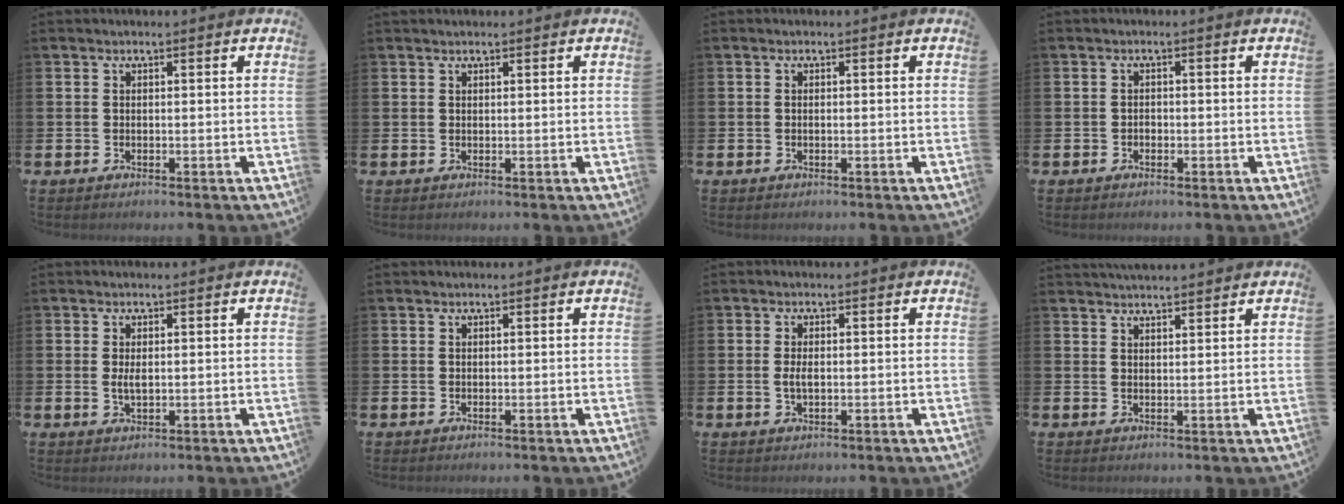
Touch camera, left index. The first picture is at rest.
{"total": 0.6, "force": [0.6, 0.1, 0.0], "torque": [0.003, 0.000, 0.010]}
{"total": 0.0}
{"total": 0.7, "force": [-0.4, 0.6, 0.2], "torque": [-0.007, 0.003, -0.009]}
{"total": 1.7, "force": [0.3, 0.6, 1.5], "torque": [-0.025, 0.000, 0.004]}
{"total": 0.0}
{"total": 1.7, "force": [0.1, 0.7, 1.6], "torque": [-0.026, 0.000, 0.000]}
{"total": 2.8, "force": [2.8, 0.1, 0.1], "torque": [-0.004, -0.012, 0.050]}